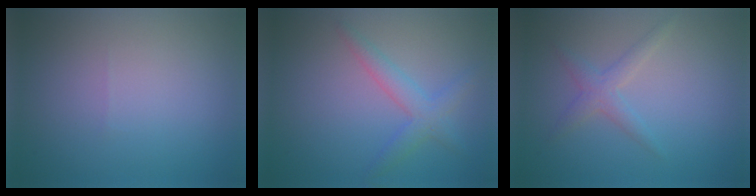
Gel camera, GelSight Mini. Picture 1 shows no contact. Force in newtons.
{"total": 2.6, "press": 2.6, "slide": 0.1}
{"total": 1.9, "press": 1.9, "slide": 0.1}